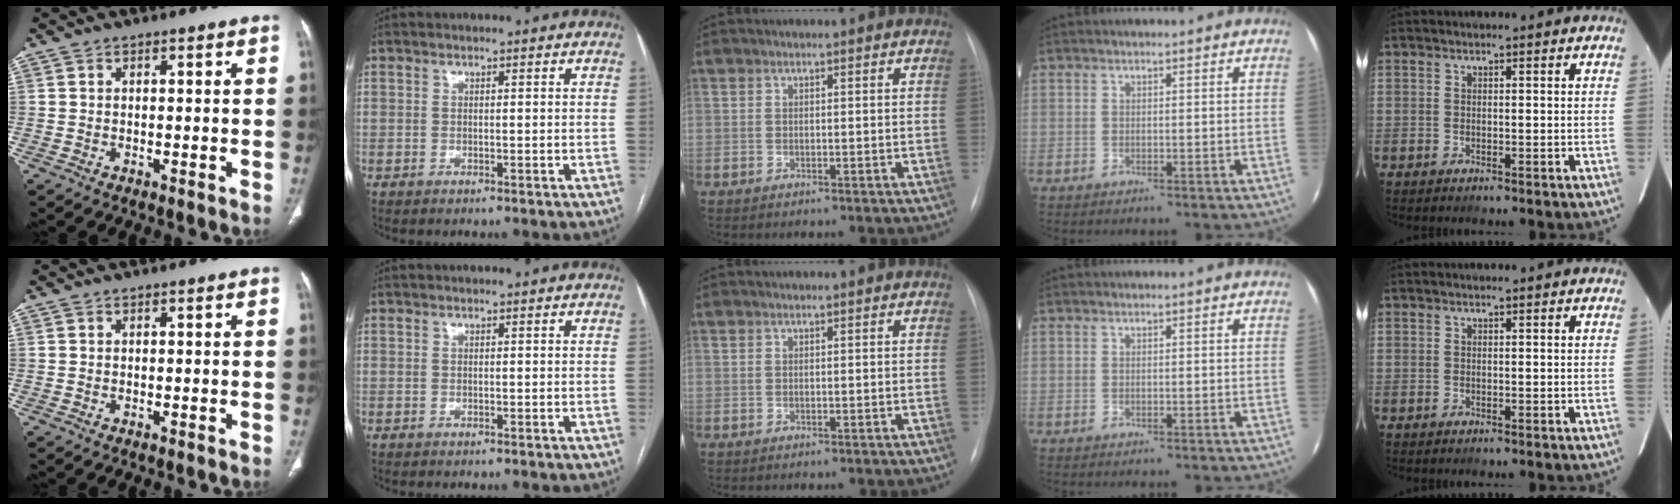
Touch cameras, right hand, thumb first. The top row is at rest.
{}